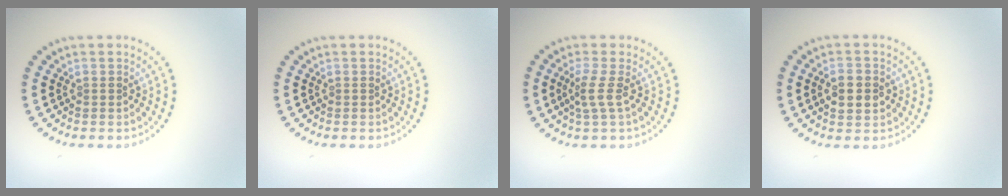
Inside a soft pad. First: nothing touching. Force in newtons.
{"total": 0.0}
{"total": 1.9, "press": 1.4, "slide": 1.3}
{"total": 2.7, "press": 2.7, "slide": 0.1}